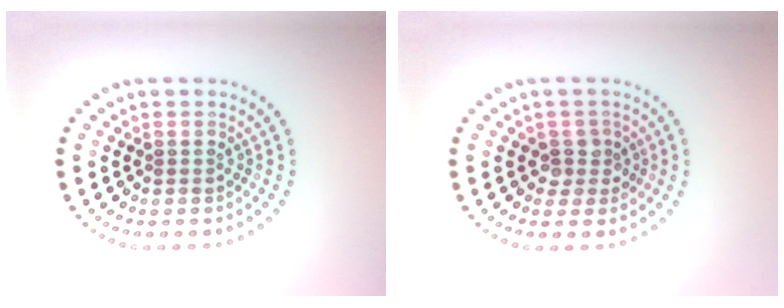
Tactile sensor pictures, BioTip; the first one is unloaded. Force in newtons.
{"total": 1.8, "press": 1.4, "slide": 1.1}